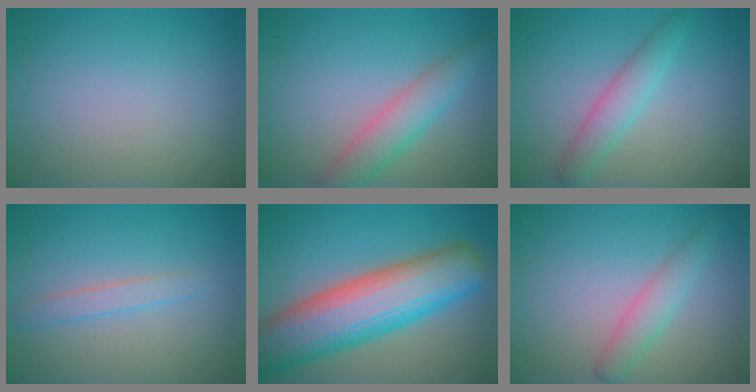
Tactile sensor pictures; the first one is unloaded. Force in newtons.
{"total": 4.2, "press": 4.2, "slide": 0.2}
{"total": 2.8, "press": 2.8, "slide": 0.1}
{"total": 1.6, "press": 1.6, "slide": 0.1}
{"total": 12.1, "press": 12.1, "slide": 0.7}
{"total": 1.7, "press": 1.7, "slide": 0.1}